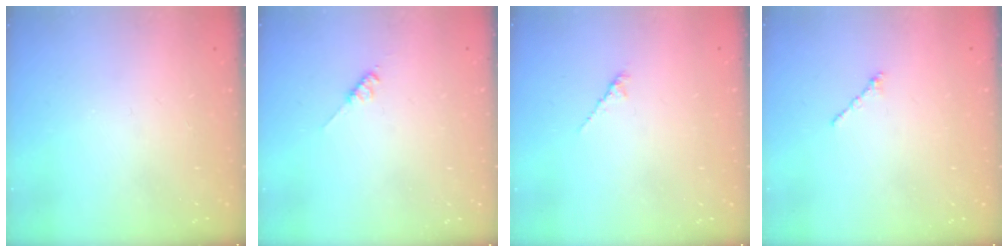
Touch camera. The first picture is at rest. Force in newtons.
{"total": 2.8, "press": 2.8, "slide": 0.5}
{"total": 2.0, "press": 2.0, "slide": 0.6}
{"total": 1.2, "press": 1.1, "slide": 0.5}